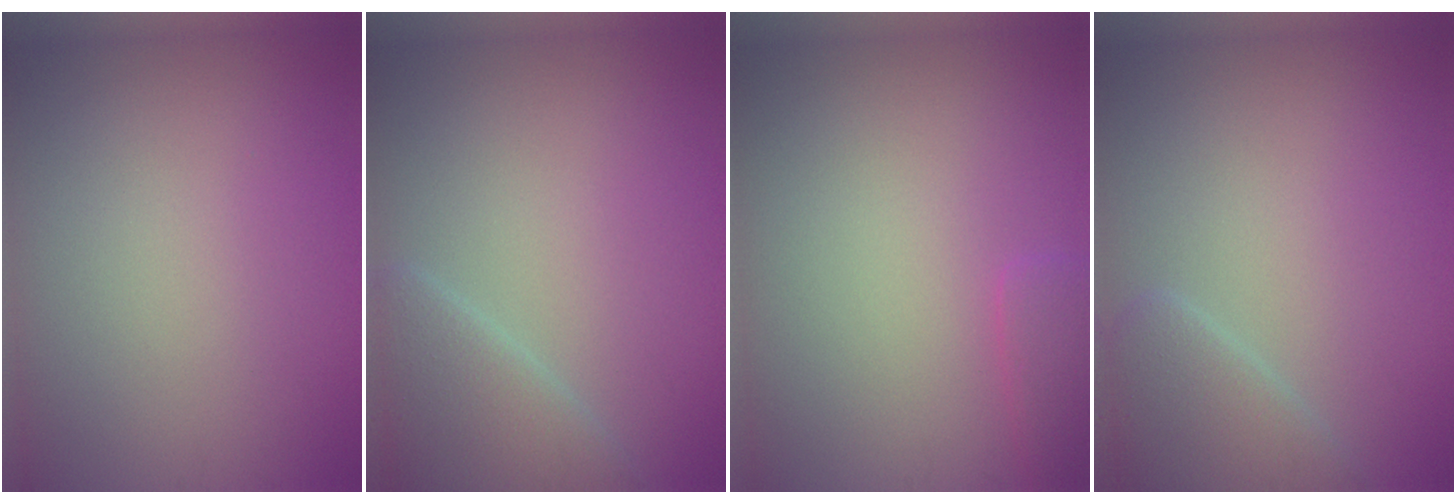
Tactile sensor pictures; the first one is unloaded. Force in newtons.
{"total": 4.0, "press": 4.0, "slide": 0.3}
{"total": 1.9, "press": 1.9, "slide": 0.1}
{"total": 3.0, "press": 3.0, "slide": 0.3}